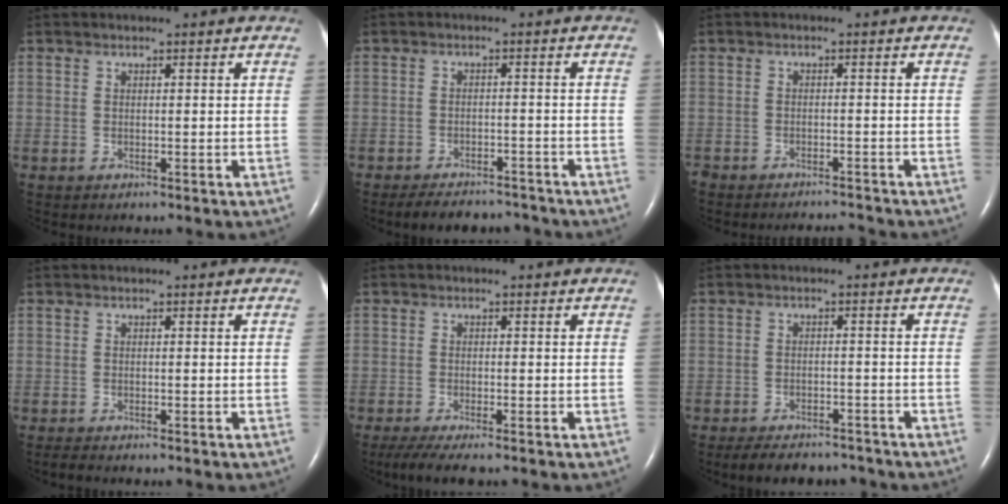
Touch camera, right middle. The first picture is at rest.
{"total": 6.9, "force": [-6.4, 2.1, 1.5], "torque": [-0.020, 0.002, -0.091]}
{"total": 4.2, "force": [-4.2, -0.1, 0.2], "torque": [-0.002, -0.010, -0.067]}
{"total": 1.1, "force": [-1.0, 0.1, 0.5], "torque": [-0.018, -0.005, -0.017]}
{"total": 5.1, "force": [-3.9, 0.5, 3.2], "torque": [-0.057, -0.014, -0.064]}
{"total": 7.9, "force": [-7.0, 2.7, 2.3], "torque": [-0.031, -0.001, -0.097]}